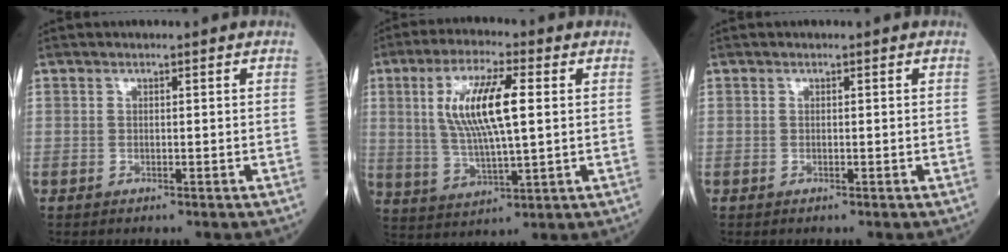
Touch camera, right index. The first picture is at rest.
{"total": 11.8, "force": [2.4, 2.4, 11.3], "torque": [-0.228, 0.005, 0.047]}
{"total": 0.0}